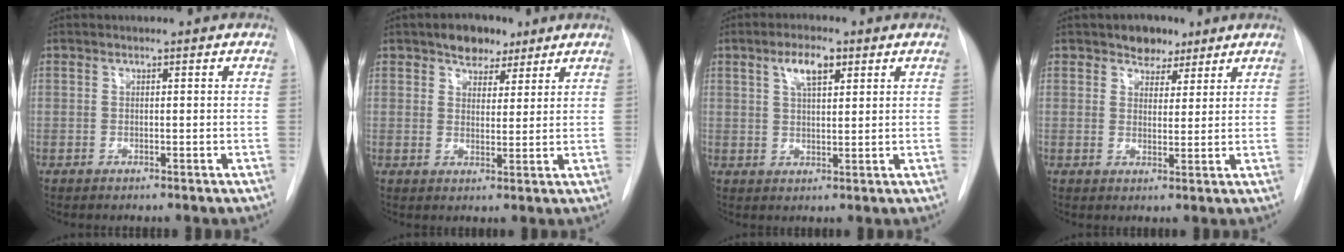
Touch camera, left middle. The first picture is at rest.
{"total": 5.5, "force": [3.9, 3.2, 2.3], "torque": [-0.029, 0.008, 0.063]}
{"total": 5.0, "force": [2.5, 1.6, 4.0], "torque": [-0.077, 0.007, 0.046]}
{"total": 4.6, "force": [3.3, 2.8, 1.5], "torque": [-0.017, 0.004, 0.052]}